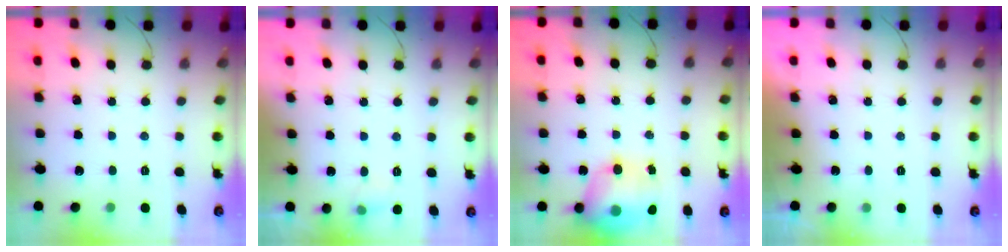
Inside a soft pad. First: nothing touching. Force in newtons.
{"total": 5.3, "press": 5.0, "slide": 1.5}
{"total": 16.7, "press": 16.2, "slide": 3.8}
{"total": 0.0}